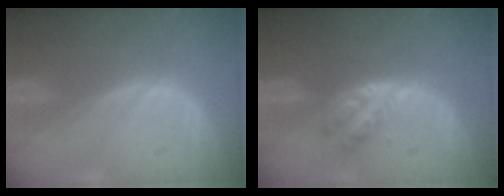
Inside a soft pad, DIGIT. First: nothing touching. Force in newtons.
{"total": 4.7, "press": 4.2, "slide": 2.3}